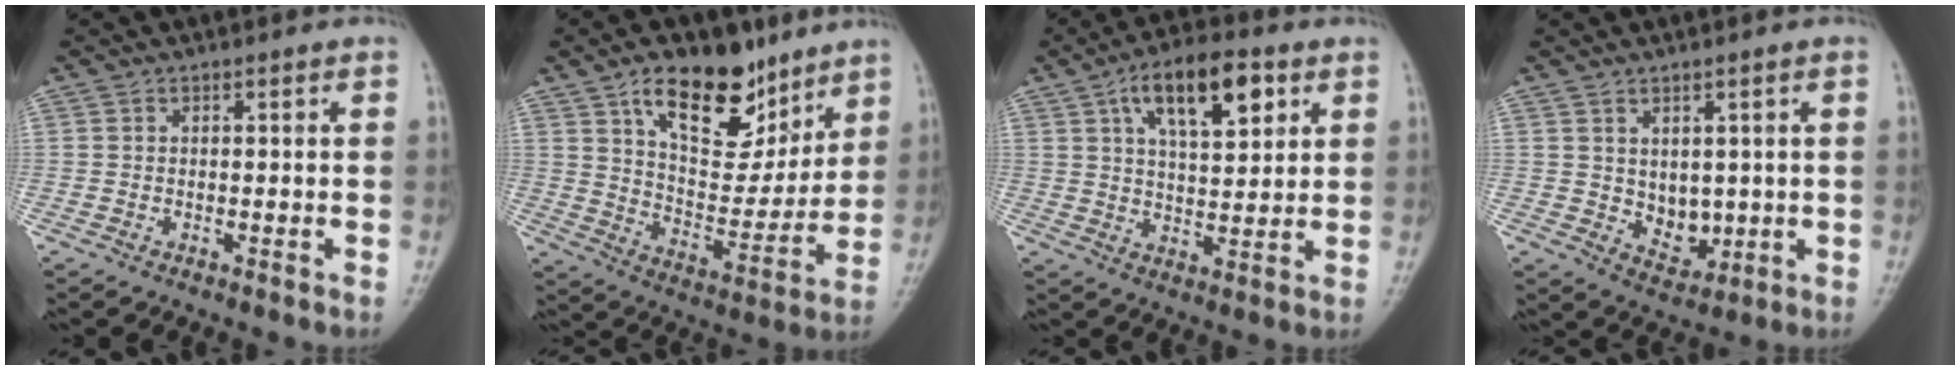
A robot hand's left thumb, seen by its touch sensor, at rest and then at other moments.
{"total": 18.0, "force": [11.0, 9.5, 10.7], "torque": [-0.113, -0.061, 0.186]}
{"total": 13.5, "force": [5.9, 5.9, 10.7], "torque": [-0.150, -0.008, 0.093]}
{"total": 5.3, "force": [0.5, 3.9, 3.6], "torque": [-0.028, -0.015, 0.027]}